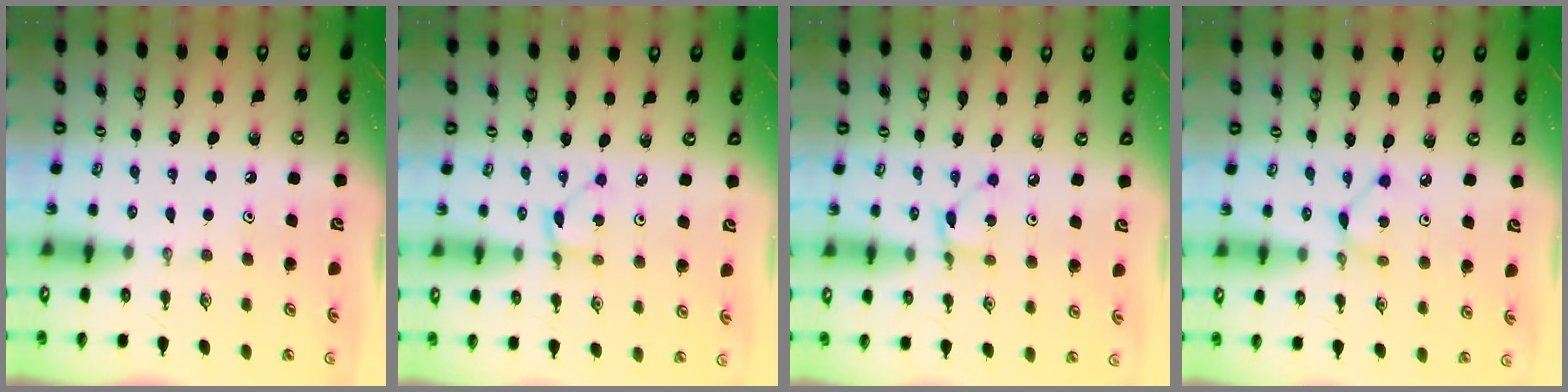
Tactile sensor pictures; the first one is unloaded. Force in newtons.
{"total": 2.0, "press": 2.0, "slide": 0.1}
{"total": 2.9, "press": 2.9, "slide": 0.2}
{"total": 4.0, "press": 4.0, "slide": 0.4}